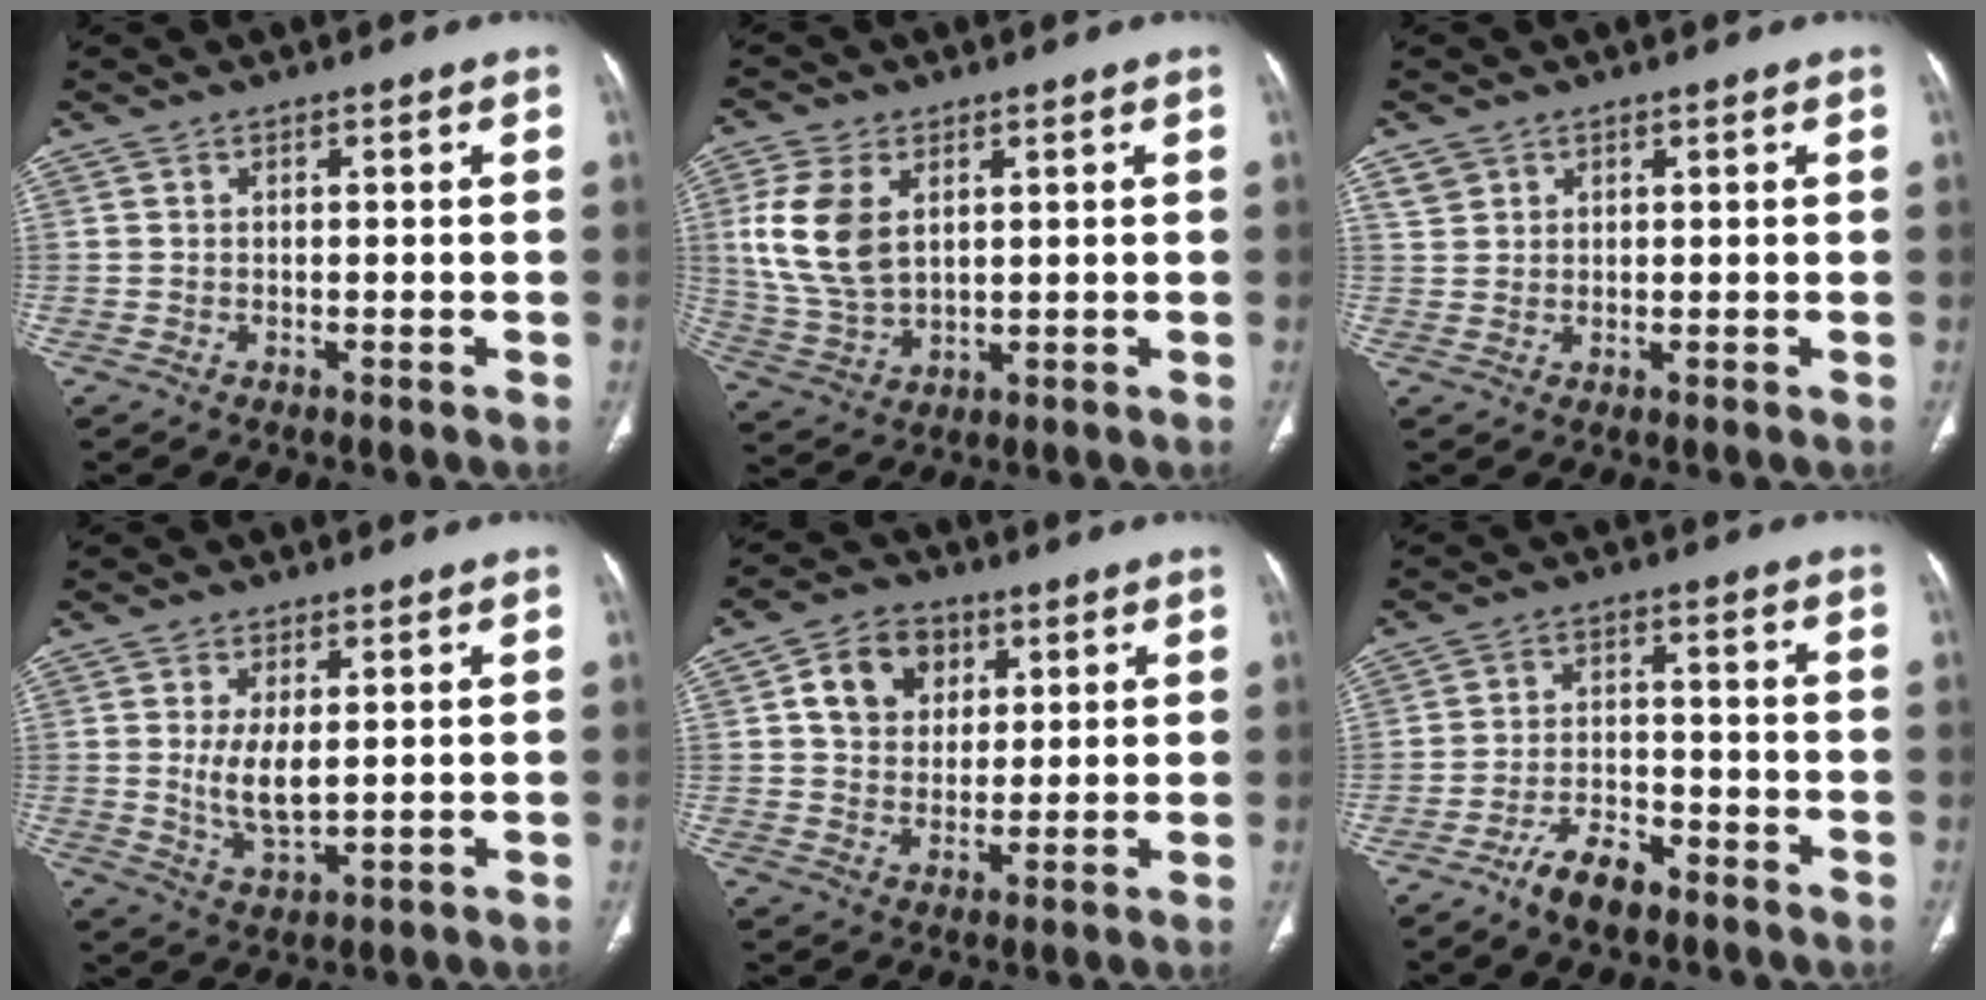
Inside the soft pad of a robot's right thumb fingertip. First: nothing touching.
{"total": 11.3, "force": [2.9, 7.1, 8.3], "torque": [-0.166, -0.009, 0.065]}
{"total": 2.3, "force": [1.3, 1.8, 0.4], "torque": [0.006, -0.003, 0.022]}
{"total": 6.5, "force": [0.8, 3.3, 5.6], "torque": [-0.096, -0.016, 0.023]}
{"total": 9.8, "force": [3.2, 7.8, 4.9], "torque": [-0.048, -0.006, 0.052]}
{"total": 7.2, "force": [-5.1, 3.1, 4.0], "torque": [-0.070, 0.029, -0.091]}